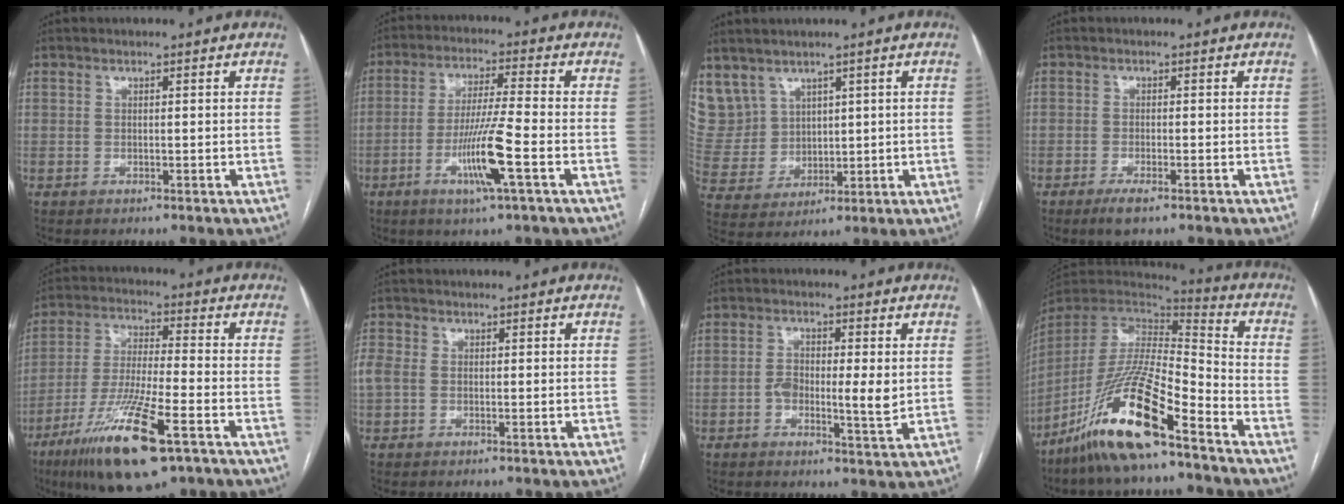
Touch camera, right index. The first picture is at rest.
{"total": 9.7, "force": [-3.5, -0.5, 9.0], "torque": [-0.173, -0.011, -0.067]}
{"total": 10.5, "force": [6.2, 8.4, 1.6], "torque": [-0.060, 0.040, 0.158]}
{"total": 2.7, "force": [-1.8, 0.4, 2.0], "torque": [-0.036, -0.003, -0.031]}
{"total": 16.7, "force": [-9.2, 2.2, 13.8], "torque": [-0.275, -0.038, -0.161]}
{"total": 3.2, "force": [0.1, 2.5, 2.0], "torque": [-0.068, 0.020, 0.005]}
{"total": 6.1, "force": [-0.3, 1.9, 5.8], "torque": [-0.100, -0.001, -0.009]}
{"total": 18.3, "force": [-12.1, 2.1, 13.5], "torque": [-0.295, -0.032, -0.231]}